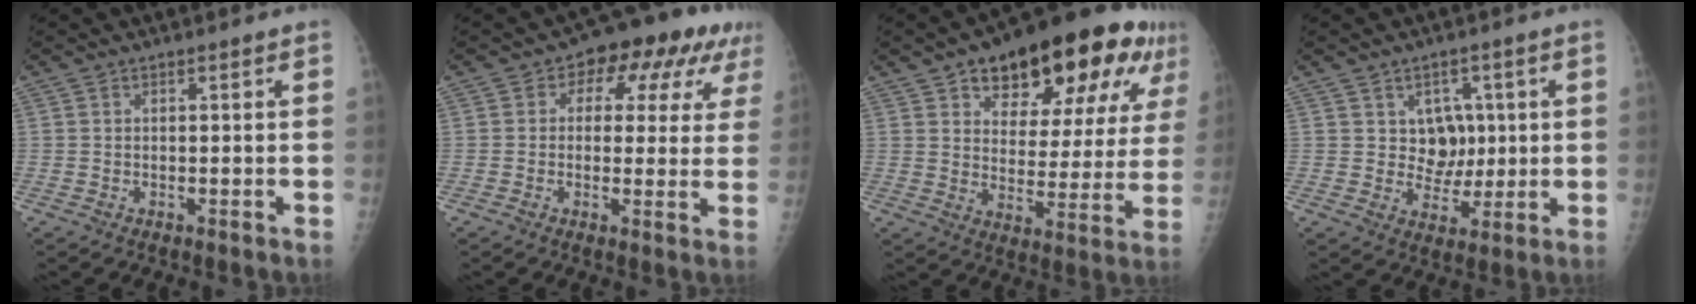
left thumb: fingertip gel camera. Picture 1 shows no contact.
{"total": 12.2, "force": [4.8, 7.7, 8.1], "torque": [-0.045, 0.014, 0.054]}
{"total": 23.0, "force": [12.9, 10.7, 15.8], "torque": [-0.179, -0.013, 0.187]}
{"total": 6.3, "force": [1.6, 5.3, 3.0], "torque": [-0.008, -0.009, 0.031]}